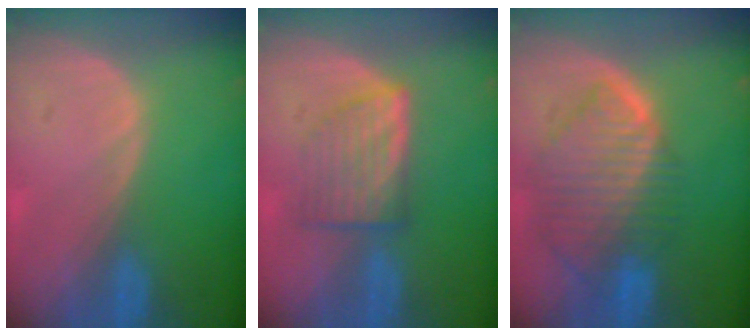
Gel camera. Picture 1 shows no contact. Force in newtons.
{"total": 6.3, "press": 6.0, "slide": 1.7}
{"total": 10.1, "press": 8.5, "slide": 5.3}